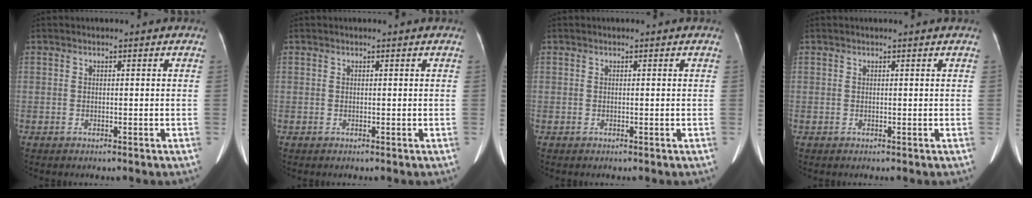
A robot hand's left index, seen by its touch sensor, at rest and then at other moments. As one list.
[{"total": 0.0}, {"total": 0.0}, {"total": 0.9, "force": [0.8, -0.1, 0.3], "torque": [-0.007, 0.002, 0.014]}]